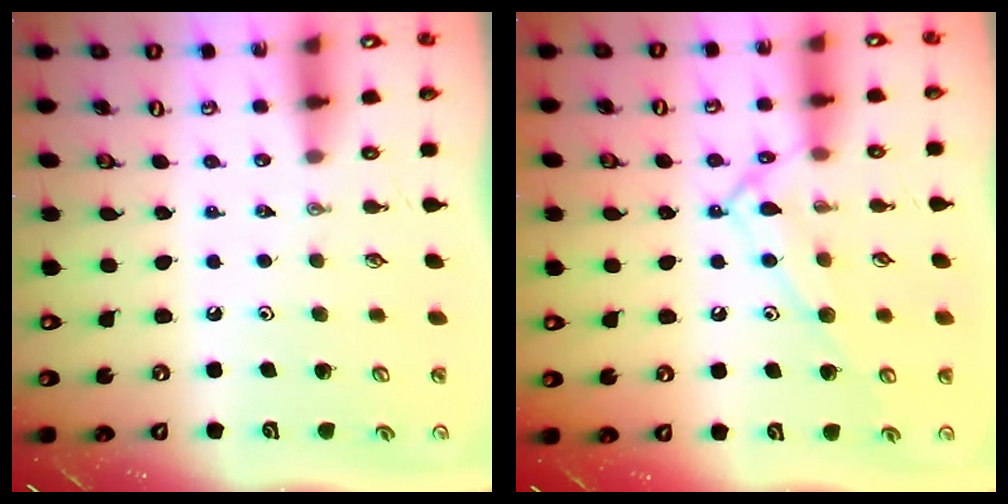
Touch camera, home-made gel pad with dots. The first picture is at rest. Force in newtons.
{"total": 12.3, "press": 12.2, "slide": 0.8}